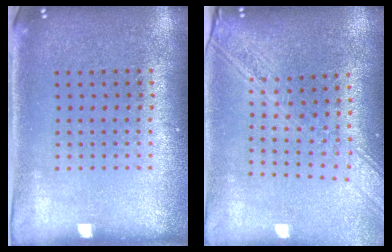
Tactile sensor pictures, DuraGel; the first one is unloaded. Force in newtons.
{"total": 2.3, "press": 1.9, "slide": 1.2}